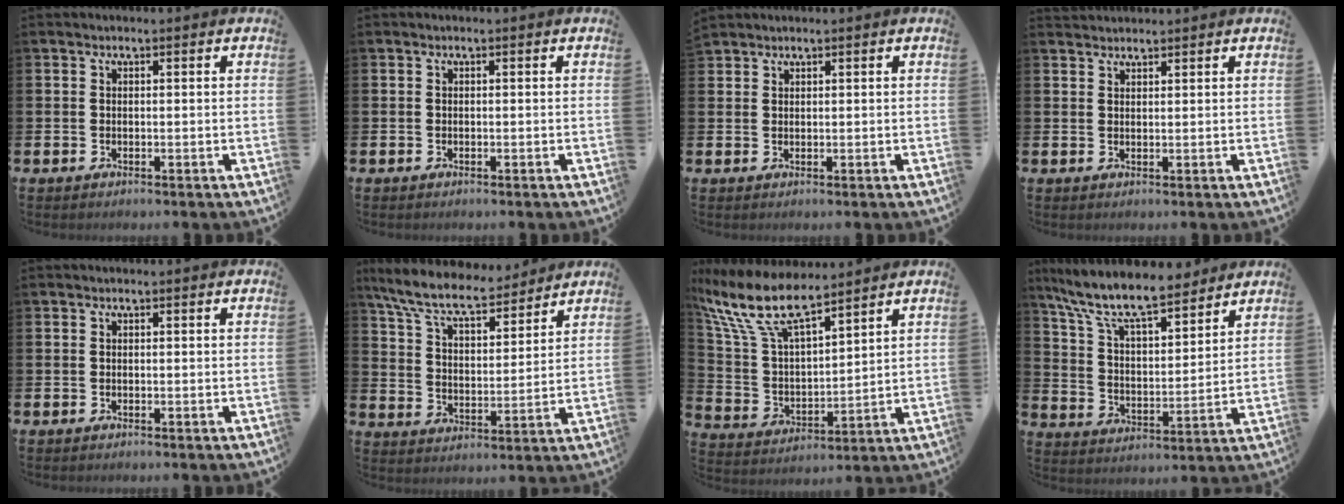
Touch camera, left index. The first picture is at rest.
{"total": 0.0}
{"total": 0.9, "force": [0.9, 0.2, 0.0], "torque": [0.001, 0.002, 0.016]}
{"total": 1.7, "force": [1.6, 0.4, -0.1], "torque": [0.007, -0.006, 0.029]}
{"total": 0.0}
{"total": 9.7, "force": [8.7, 2.4, 3.7], "torque": [-0.111, -0.047, 0.154]}
{"total": 11.6, "force": [9.5, 3.2, 6.0], "torque": [-0.155, -0.041, 0.170]}
{"total": 10.5, "force": [9.2, 2.4, 4.4], "torque": [-0.120, -0.054, 0.159]}